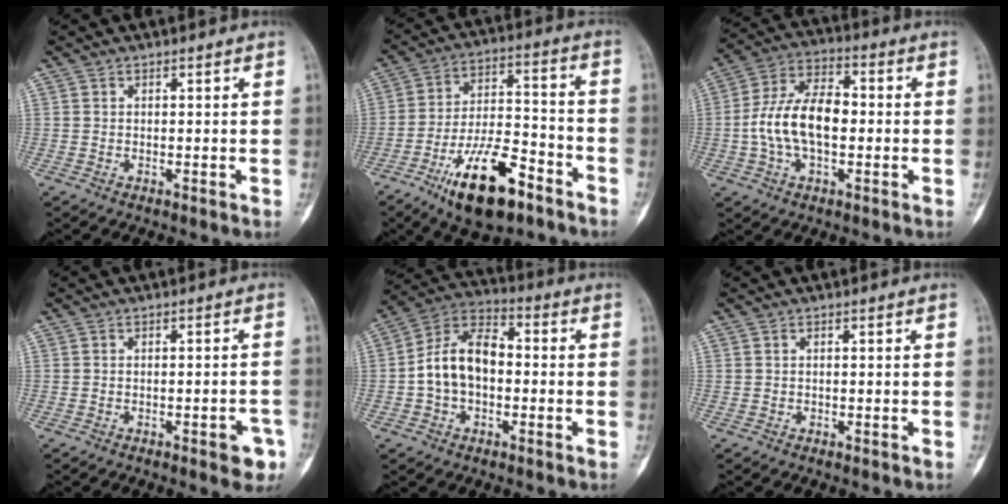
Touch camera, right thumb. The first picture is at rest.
{"total": 17.2, "force": [-10.0, 6.7, 12.3], "torque": [-0.200, 0.065, -0.167]}
{"total": 13.4, "force": [-1.0, 7.6, 11.0], "torque": [-0.202, 0.033, -0.024]}
{"total": 4.3, "force": [-2.2, 1.6, 3.4], "torque": [-0.027, 0.014, -0.023]}
{"total": 12.0, "force": [-0.9, 8.0, 8.9], "torque": [-0.148, 0.040, -0.029]}
{"total": 0.0}